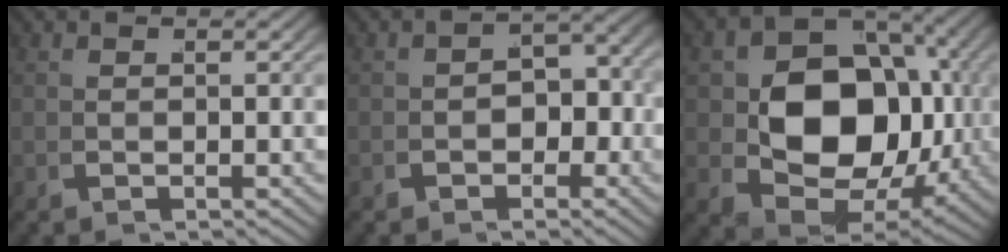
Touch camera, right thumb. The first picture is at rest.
{"total": 3.0, "force": [-1.4, 2.0, 1.6], "torque": [-0.013, -0.008, -0.027]}
{"total": 14.9, "force": [-0.2, 10.4, 10.6], "torque": [-0.201, -0.050, 0.006]}